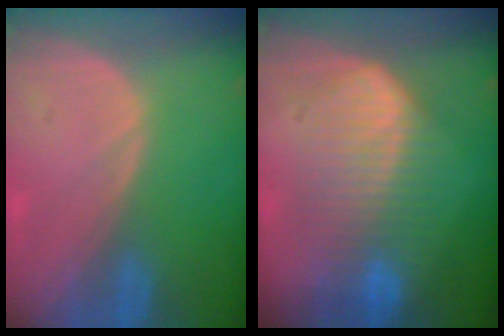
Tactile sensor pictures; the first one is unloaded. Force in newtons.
{"total": 8.7, "press": 8.7, "slide": 0.2}